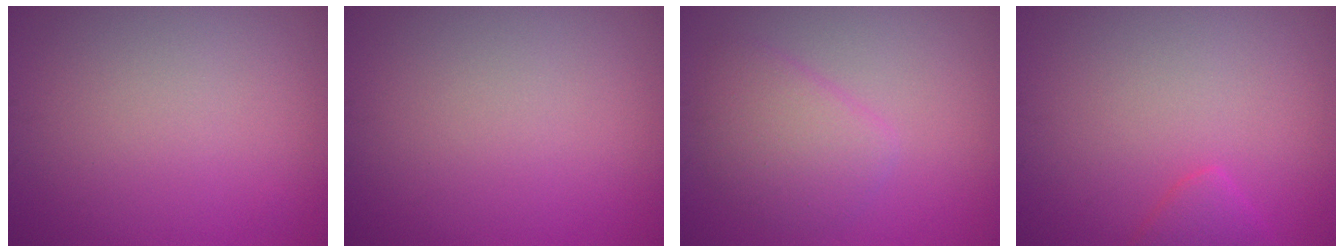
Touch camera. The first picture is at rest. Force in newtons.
{"total": 0.0}
{"total": 3.0, "press": 3.0, "slide": 0.3}
{"total": 1.8, "press": 1.8, "slide": 0.1}